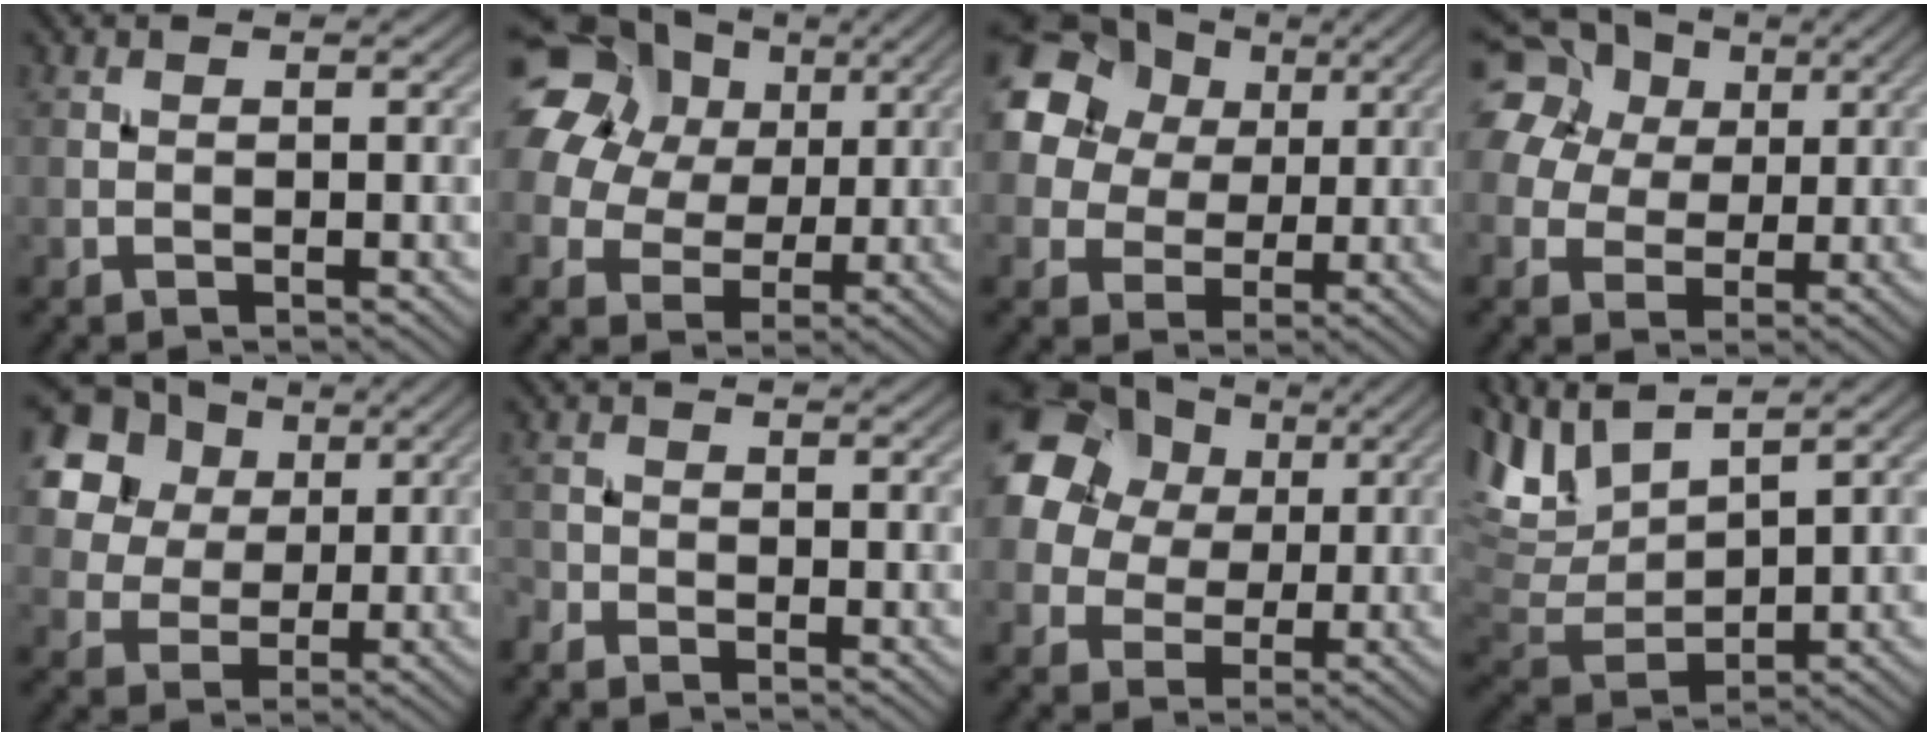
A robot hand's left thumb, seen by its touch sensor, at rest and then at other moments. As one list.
[{"total": 16.7, "force": [7.0, 12.7, 8.3], "torque": [-0.252, 0.058, 0.133]}, {"total": 18.7, "force": [7.6, 15.0, 8.1], "torque": [-0.244, 0.032, 0.141]}, {"total": 15.4, "force": [7.1, 11.7, 7.1], "torque": [-0.221, 0.046, 0.134]}, {"total": 13.5, "force": [6.6, 10.1, 5.9], "torque": [-0.181, 0.021, 0.147]}, {"total": 1.6, "force": [-1.5, 0.7, 0.3], "torque": [-0.009, -0.003, -0.039]}, {"total": 18.4, "force": [6.8, 15.0, 8.2], "torque": [-0.243, 0.029, 0.123]}, {"total": 9.1, "force": [6.6, 2.7, 5.7], "torque": [-0.147, 0.012, 0.133]}]